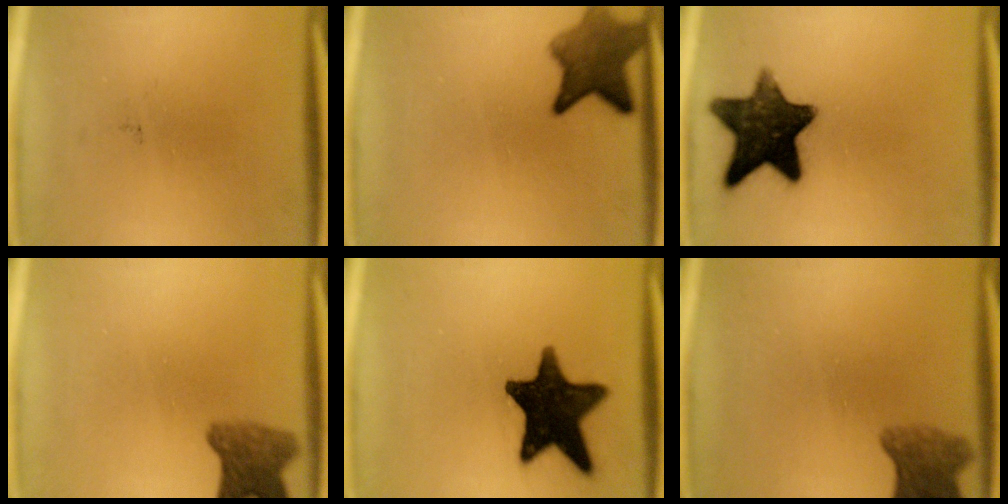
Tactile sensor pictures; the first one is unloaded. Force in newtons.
{"total": 7.5}
{"total": 14.1}
{"total": 5.6}
{"total": 16.2}
{"total": 5.7}